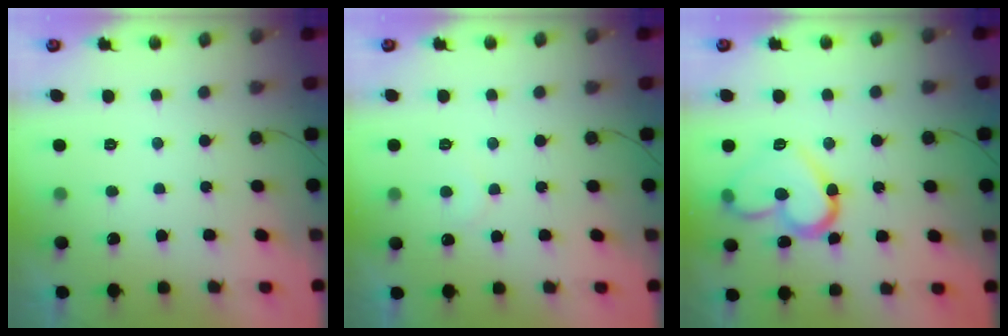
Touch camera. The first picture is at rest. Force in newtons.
{"total": 4.0, "press": 4.0, "slide": 0.3}
{"total": 14.6, "press": 14.6, "slide": 1.5}